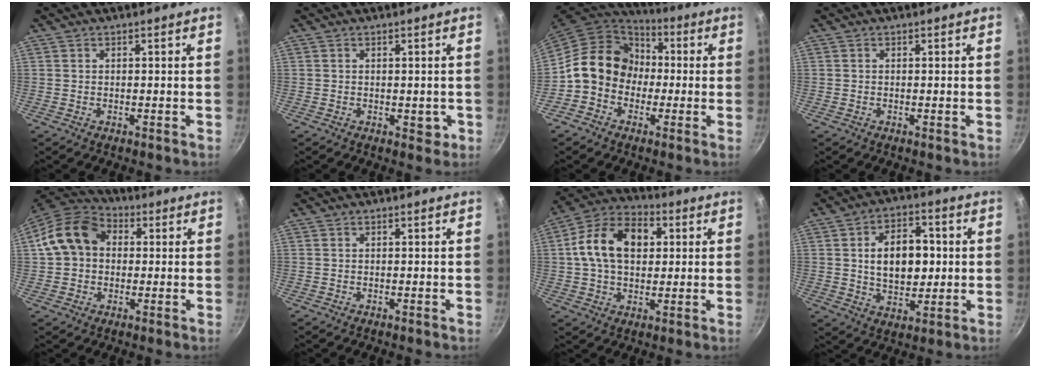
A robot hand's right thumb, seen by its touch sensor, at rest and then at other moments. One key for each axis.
{"total": 2.3, "fx": -0.4, "fy": 1.6, "fz": 1.6, "tx": -0.009, "ty": 0.004, "tz": -0.002}
{"total": 13.9, "fx": -0.5, "fy": 11.9, "fz": 7.0, "tx": -0.077, "ty": 0.040, "tz": -0.028}
{"total": 0.0}
{"total": 12.3, "fx": 1.7, "fy": 9.8, "fz": 7.3, "tx": -0.101, "ty": 0.026, "tz": 0.012}
{"total": 0.0}
{"total": 15.1, "fx": 2.7, "fy": 10.4, "fz": 10.6, "tx": -0.158, "ty": 0.020, "tz": 0.029}
{"total": 12.6, "fx": 1.3, "fy": 8.2, "fz": 9.5, "tx": -0.115, "ty": 0.004, "tz": 0.021}